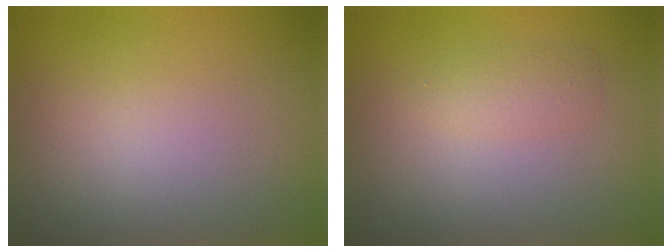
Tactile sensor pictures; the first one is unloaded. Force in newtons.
{"total": 1.5, "press": 1.4, "slide": 0.1}